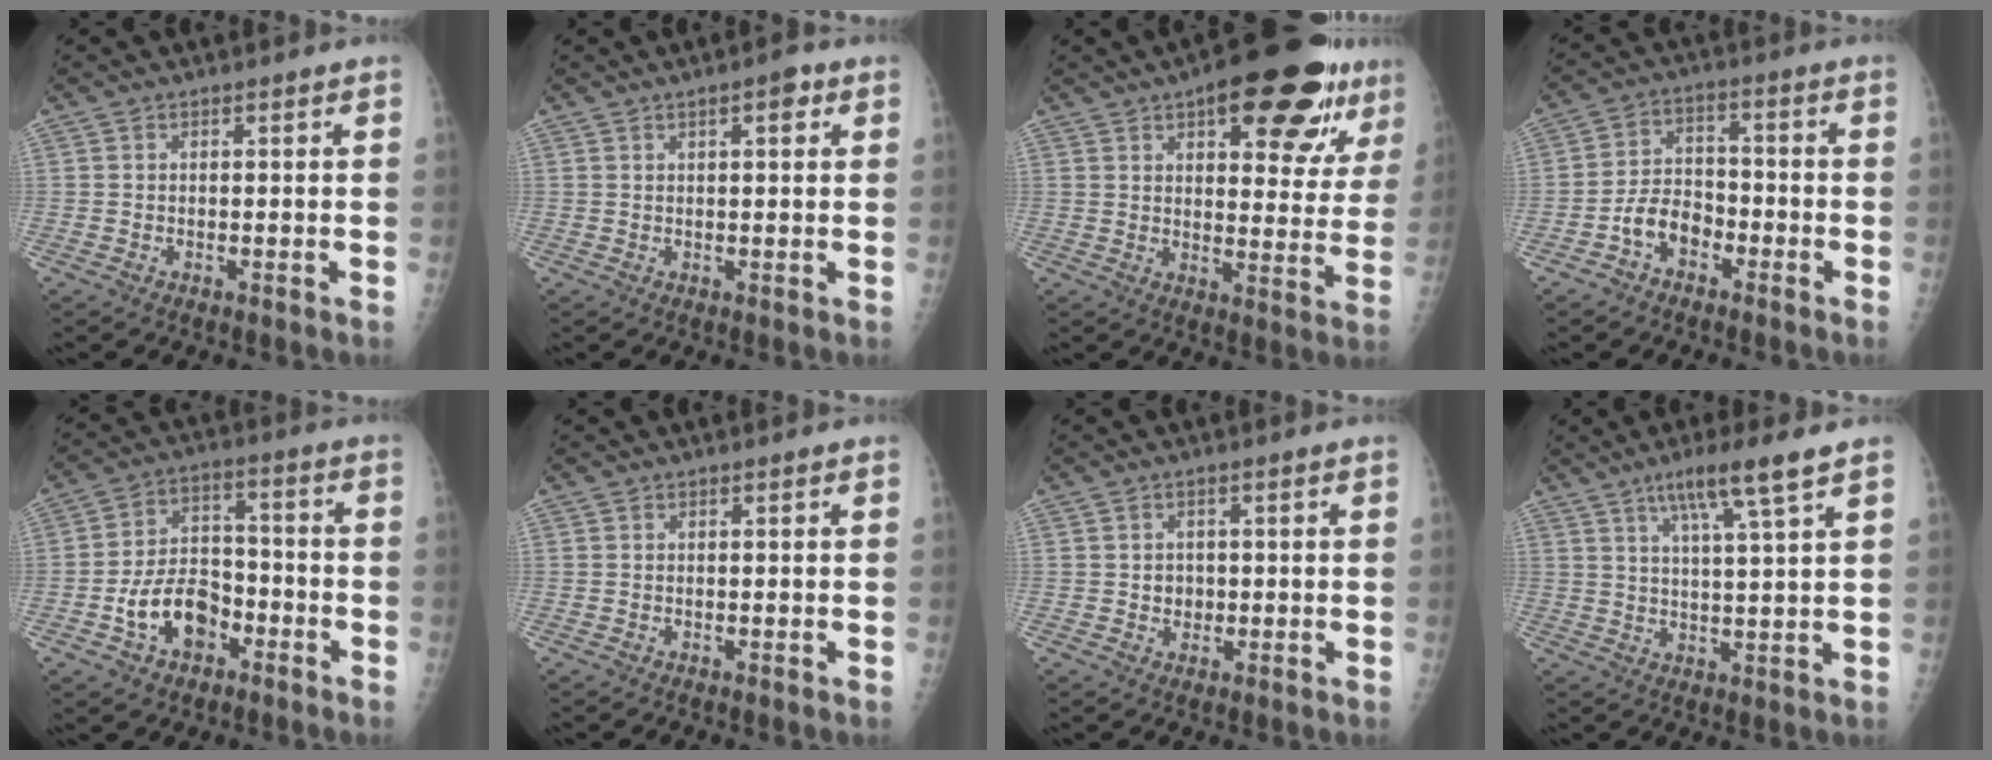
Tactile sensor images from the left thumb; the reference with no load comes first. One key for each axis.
{"total": 3.1, "fx": 1.5, "fy": 1.0, "fz": 2.6, "tx": -0.032, "ty": -0.001, "tz": 0.018}
{"total": 21.4, "fx": 11.5, "fy": 8.1, "fz": 16.1, "tx": -0.175, "ty": -0.022, "tz": 0.156}
{"total": 6.9, "fx": -3.5, "fy": 4.6, "fz": 3.7, "tx": -0.052, "ty": 0.034, "tz": -0.069}
{"total": 11.1, "fx": -4.7, "fy": 7.4, "fz": 6.8, "tx": -0.096, "ty": 0.040, "tz": -0.080}
{"total": 0.0}
{"total": 2.3, "fx": -0.1, "fy": 2.0, "fz": 1.0, "tx": -0.002, "ty": 0.004, "tz": 0.001}
{"total": 8.8, "fx": 5.3, "fy": -0.1, "fz": 7.0, "tx": -0.125, "ty": -0.020, "tz": 0.094}